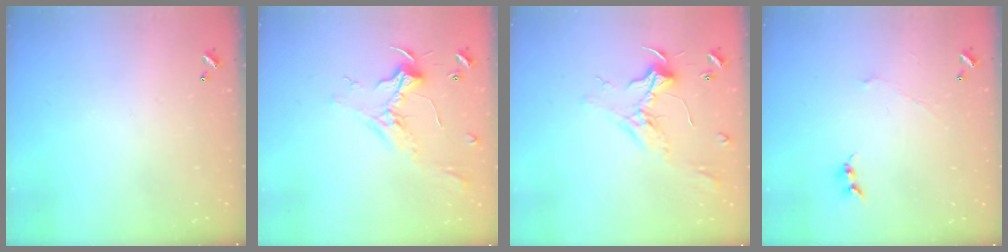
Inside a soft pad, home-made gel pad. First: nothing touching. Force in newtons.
{"total": 2.4, "press": 2.3, "slide": 0.8}
{"total": 2.3, "press": 2.1, "slide": 0.9}
{"total": 0.0}